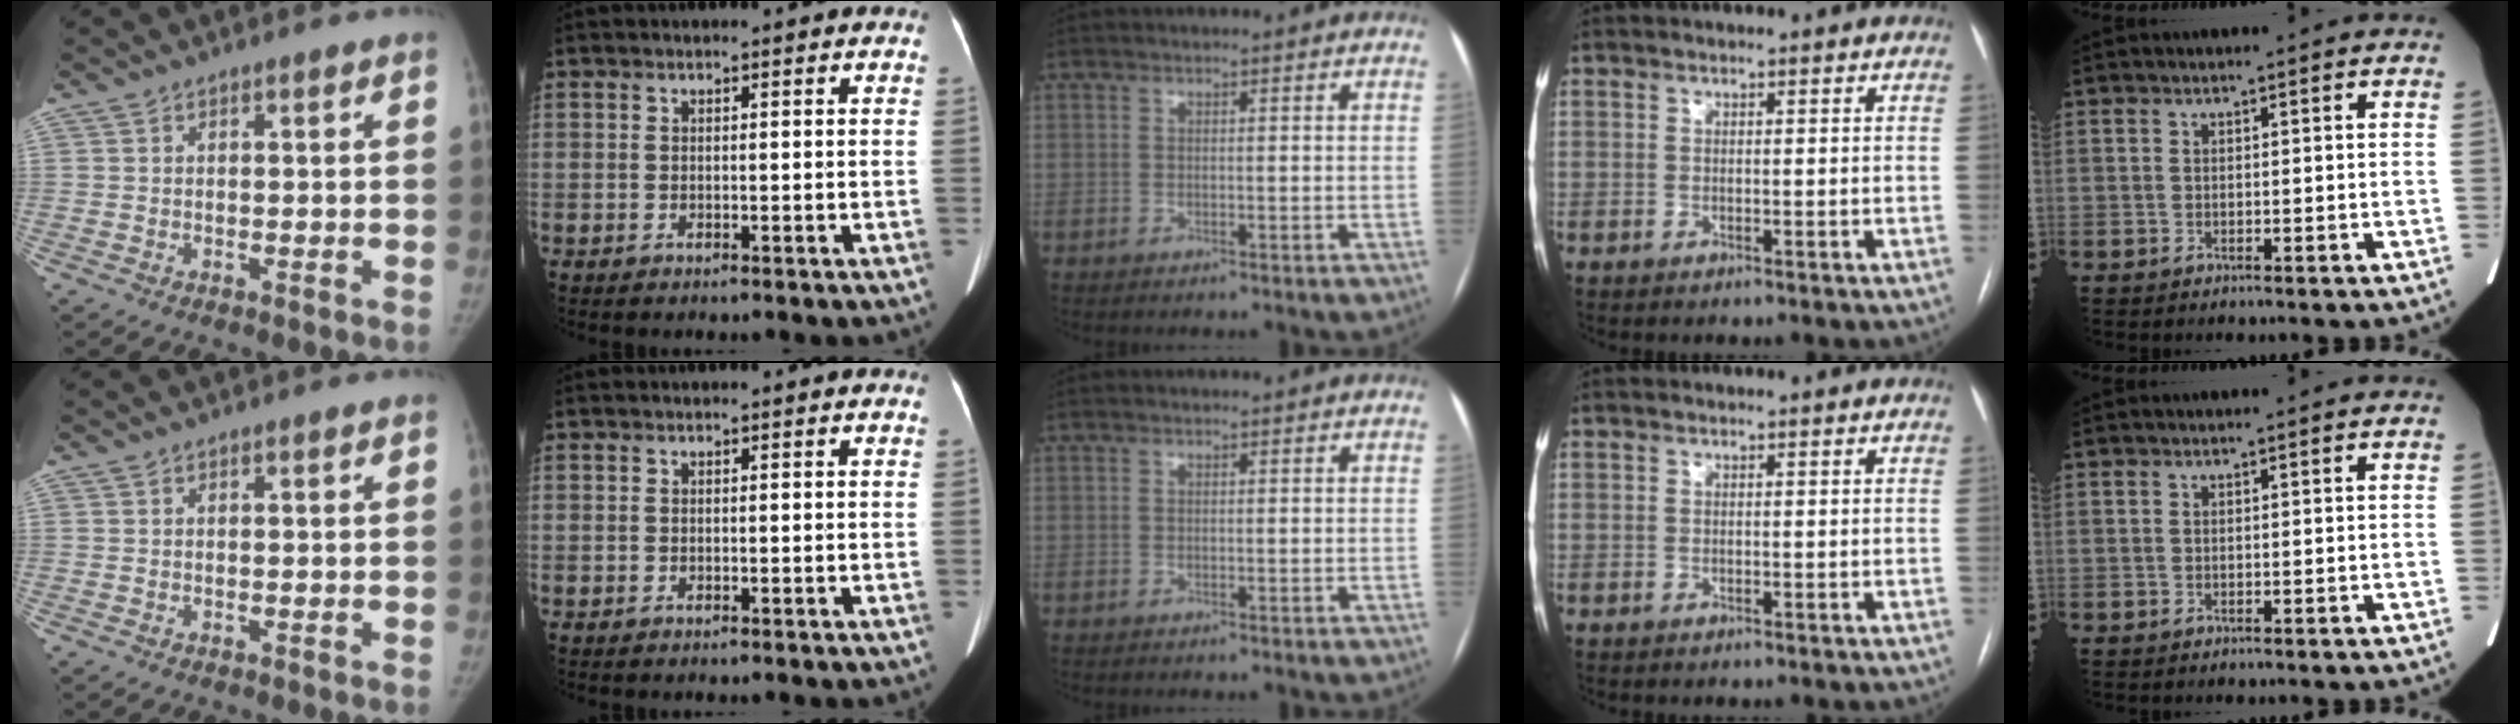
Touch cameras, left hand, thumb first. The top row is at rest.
{}